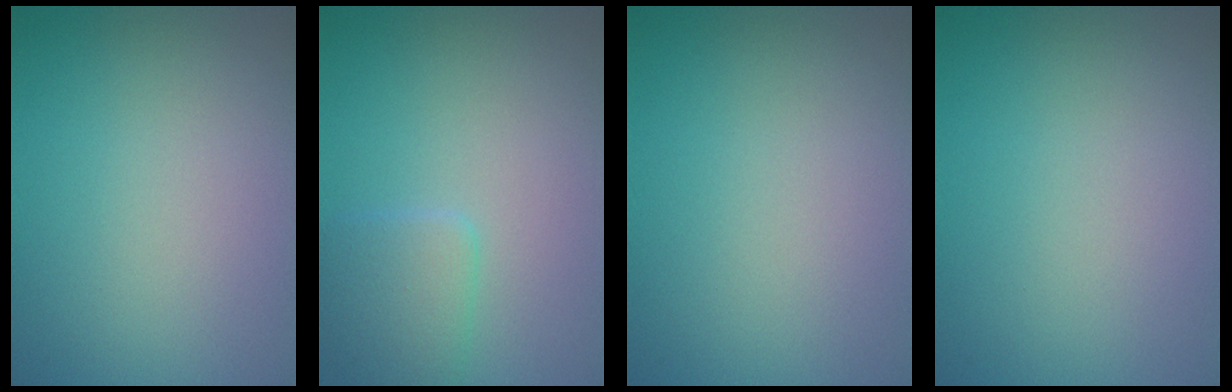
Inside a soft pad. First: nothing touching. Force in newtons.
{"total": 2.2, "press": 2.2, "slide": 0.1}
{"total": 0.0}
{"total": 0.0}